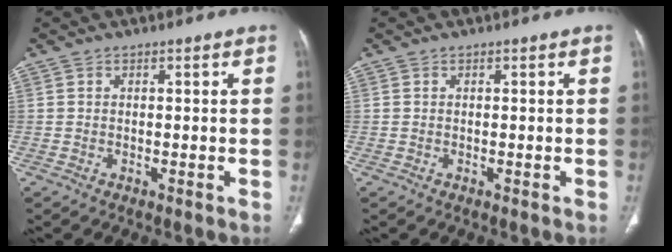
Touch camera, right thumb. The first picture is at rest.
{"total": 0.0}